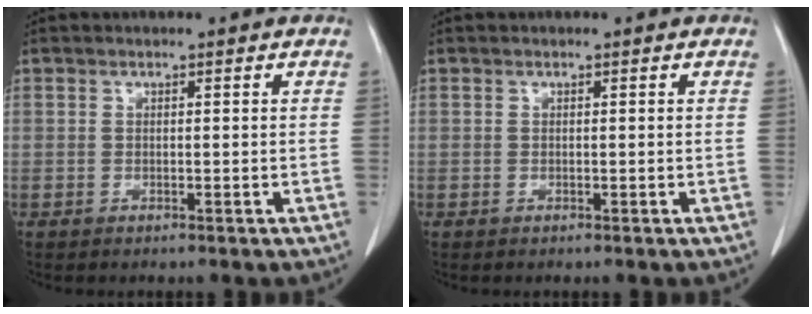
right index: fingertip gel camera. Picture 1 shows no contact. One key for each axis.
{"total": 0.0}